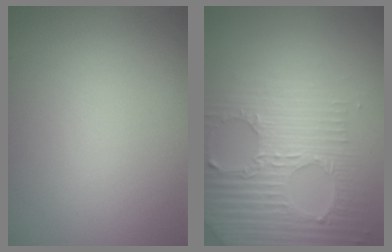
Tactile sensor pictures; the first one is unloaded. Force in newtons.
{"total": 4.7, "press": 4.6, "slide": 1.2}